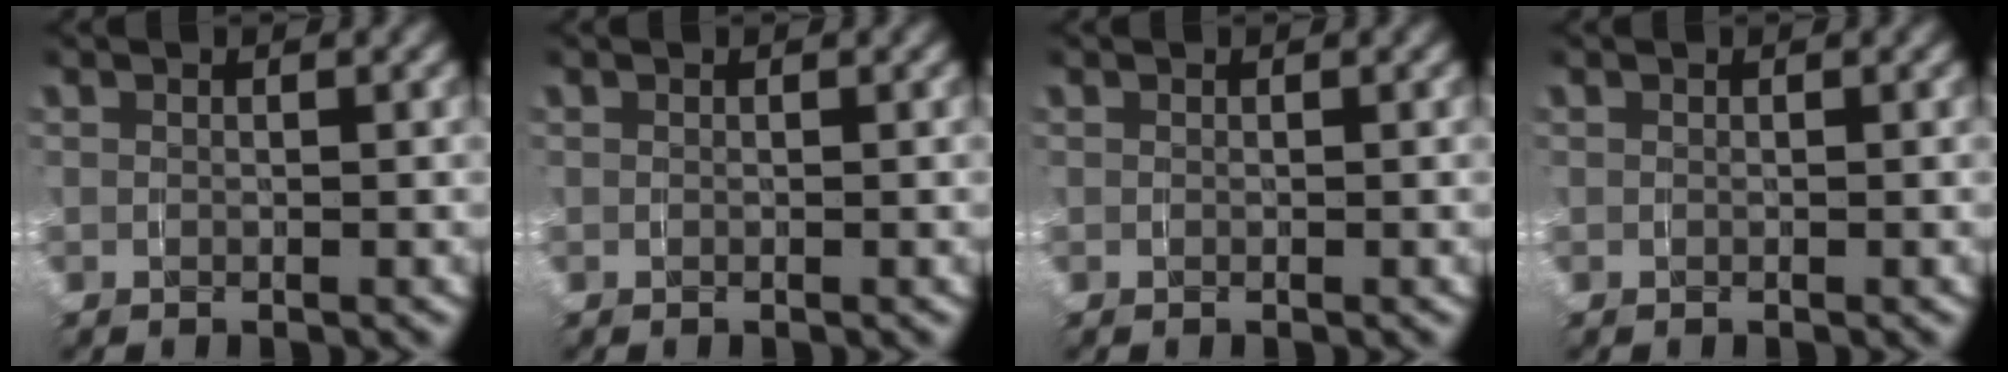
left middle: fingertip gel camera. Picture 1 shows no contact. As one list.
[{"total": 0.0}, {"total": 0.0}, {"total": 0.0}]